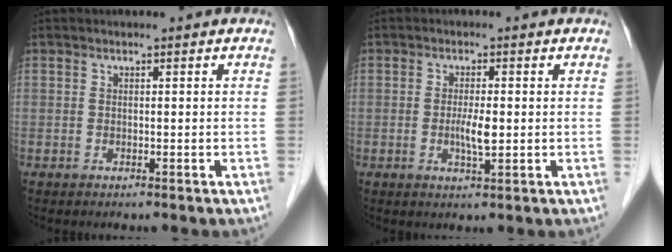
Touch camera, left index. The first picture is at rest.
{"total": 3.2, "force": [-0.3, 0.6, 3.1], "torque": [-0.061, -0.004, -0.004]}